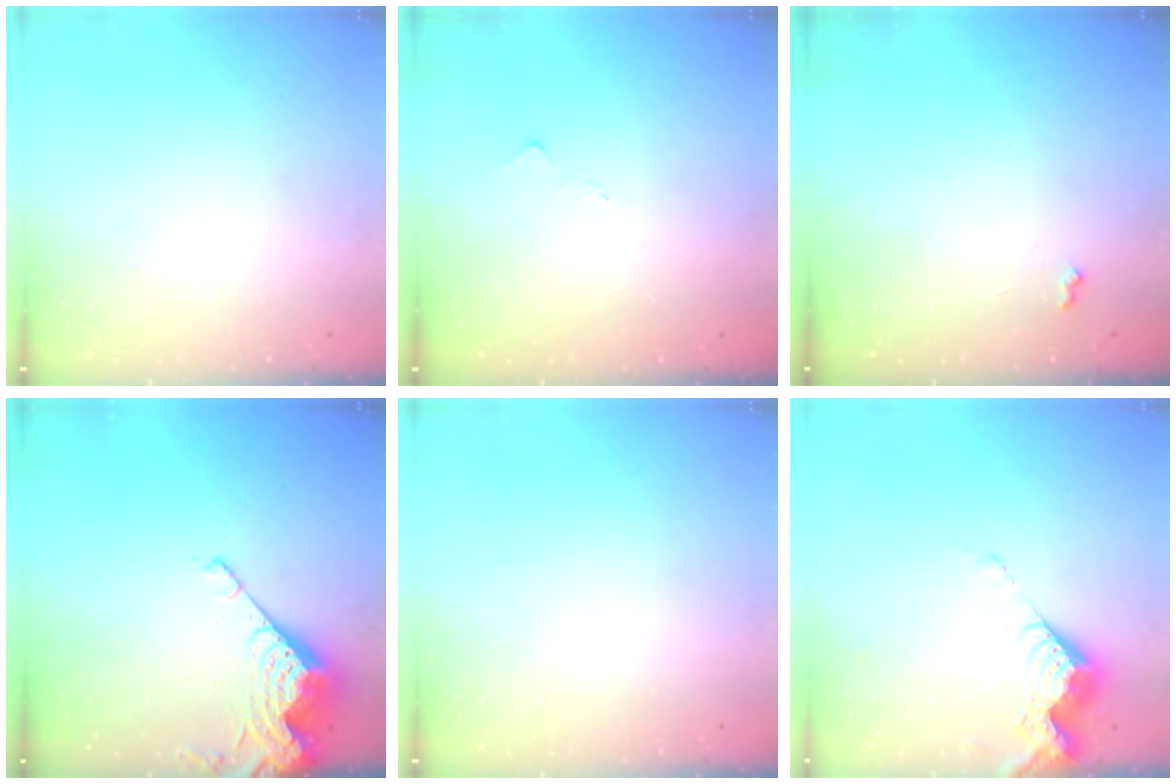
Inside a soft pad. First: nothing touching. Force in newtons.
{"total": 4.8, "press": 4.8, "slide": 0.7}
{"total": 3.5, "press": 3.4, "slide": 0.6}
{"total": 8.3, "press": 8.3, "slide": 0.8}
{"total": 0.0}
{"total": 9.1, "press": 9.1, "slide": 0.2}